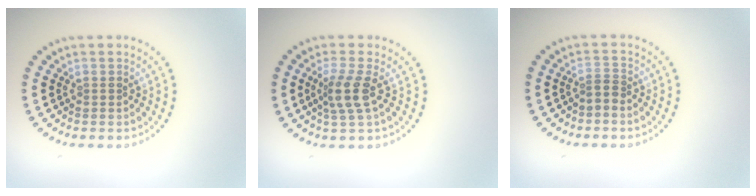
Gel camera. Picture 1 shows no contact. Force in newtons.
{"total": 2.7, "press": 2.1, "slide": 1.6}
{"total": 1.1, "press": 0.7, "slide": 0.9}